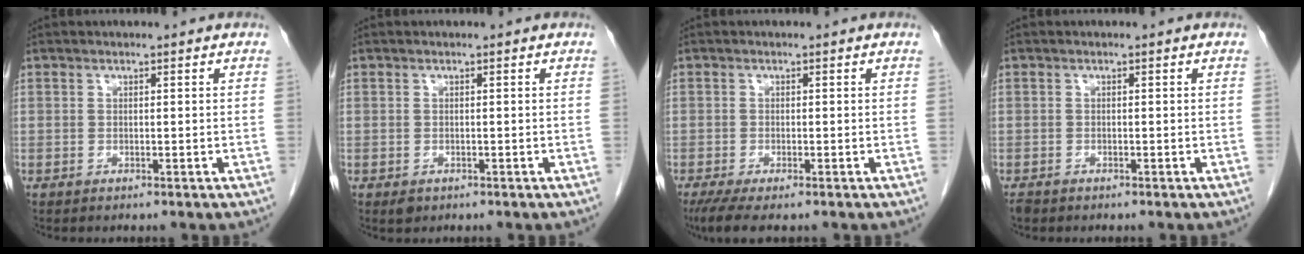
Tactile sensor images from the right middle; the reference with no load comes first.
{"total": 1.1, "force": [-0.5, 0.8, 0.5], "torque": [-0.008, 0.001, -0.002]}
{"total": 4.5, "force": [-3.1, 1.0, 3.1], "torque": [-0.056, -0.014, -0.049]}
{"total": 1.2, "force": [-1.0, 0.5, 0.5], "torque": [-0.013, -0.003, -0.016]}